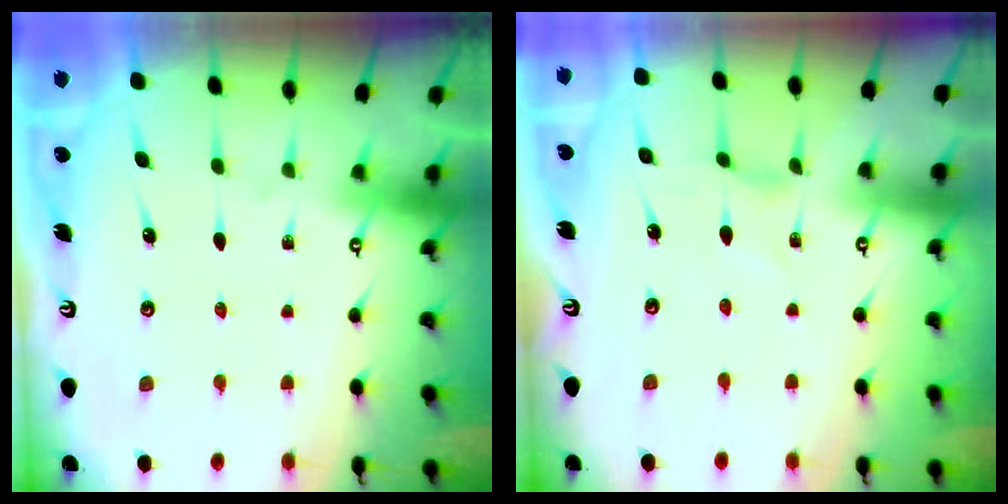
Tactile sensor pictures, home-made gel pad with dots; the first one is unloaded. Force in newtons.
{"total": 0.0}